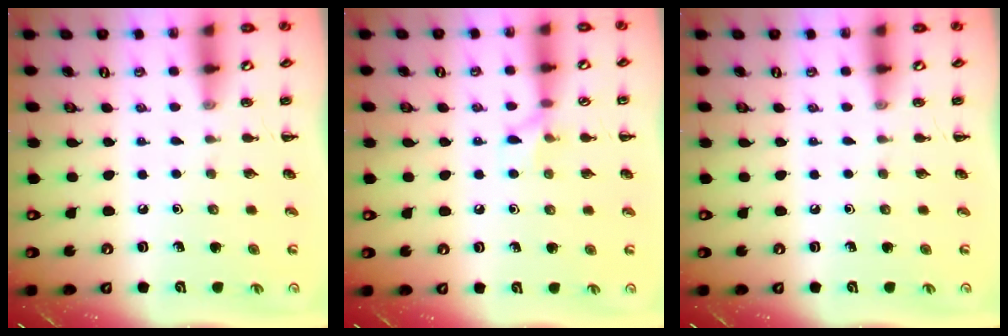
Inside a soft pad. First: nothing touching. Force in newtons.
{"total": 6.1, "press": 5.7, "slide": 2.2}
{"total": 0.0}